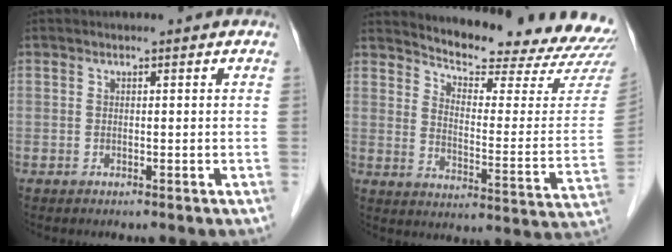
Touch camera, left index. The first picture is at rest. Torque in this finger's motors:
{"motor_torque": [0.23, -0.26, 0.20, 0.02]}